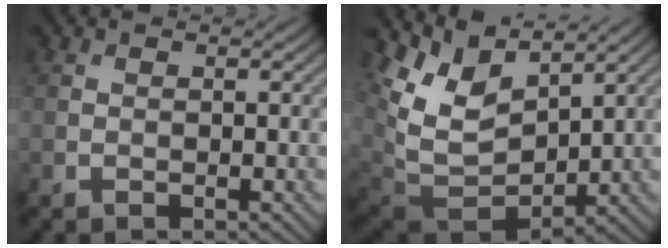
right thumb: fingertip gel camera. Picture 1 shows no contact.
{"total": 10.8, "force": [4.8, 6.4, 7.3], "torque": [-0.175, -0.008, 0.111]}